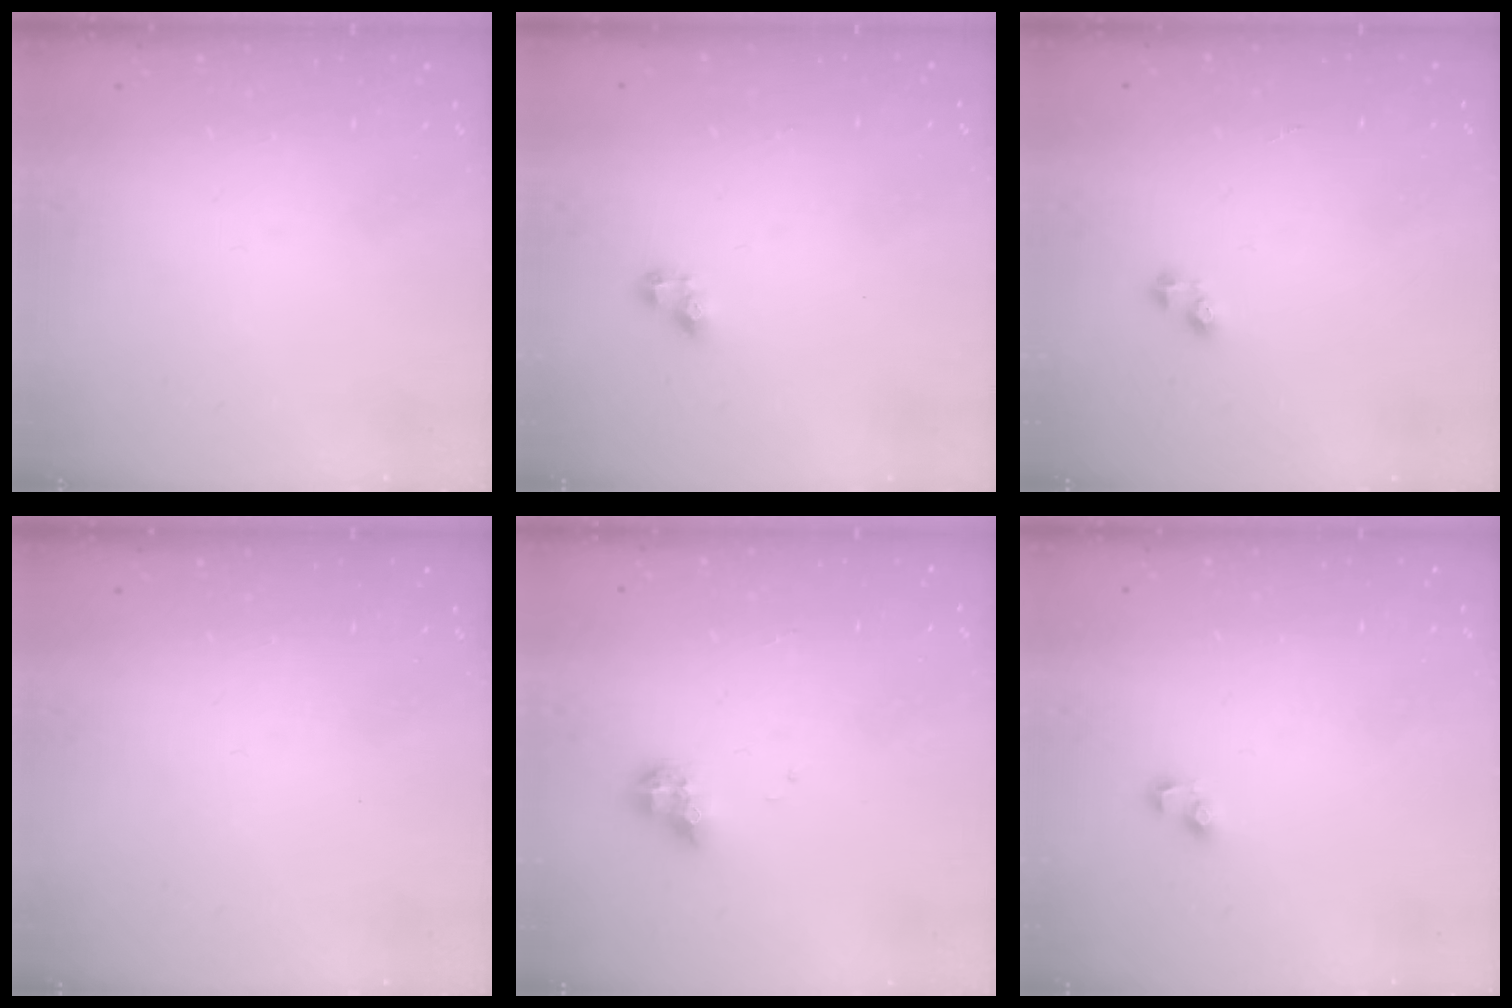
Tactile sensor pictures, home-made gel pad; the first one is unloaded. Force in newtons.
{"total": 3.4, "press": 3.4, "slide": 0.3}
{"total": 2.2, "press": 2.2, "slide": 0.3}
{"total": 0.0}
{"total": 6.4, "press": 6.4, "slide": 0.7}
{"total": 2.5, "press": 2.5, "slide": 0.3}